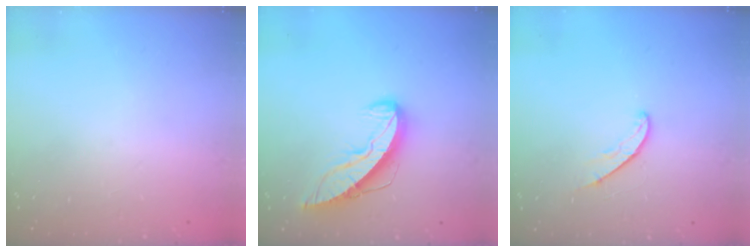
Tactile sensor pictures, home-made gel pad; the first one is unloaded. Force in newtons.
{"total": 9.3, "press": 9.3, "slide": 0.9}
{"total": 6.1, "press": 6.1, "slide": 0.4}